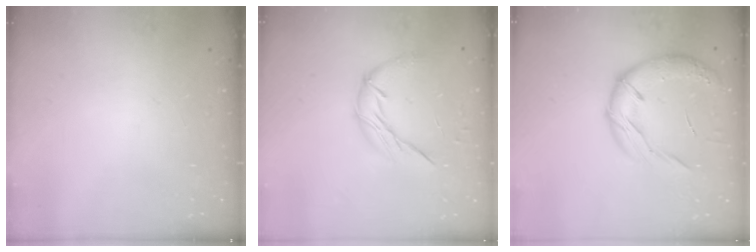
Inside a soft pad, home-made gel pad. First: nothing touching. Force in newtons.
{"total": 9.4, "press": 9.4, "slide": 0.2}
{"total": 16.7, "press": 16.5, "slide": 2.7}